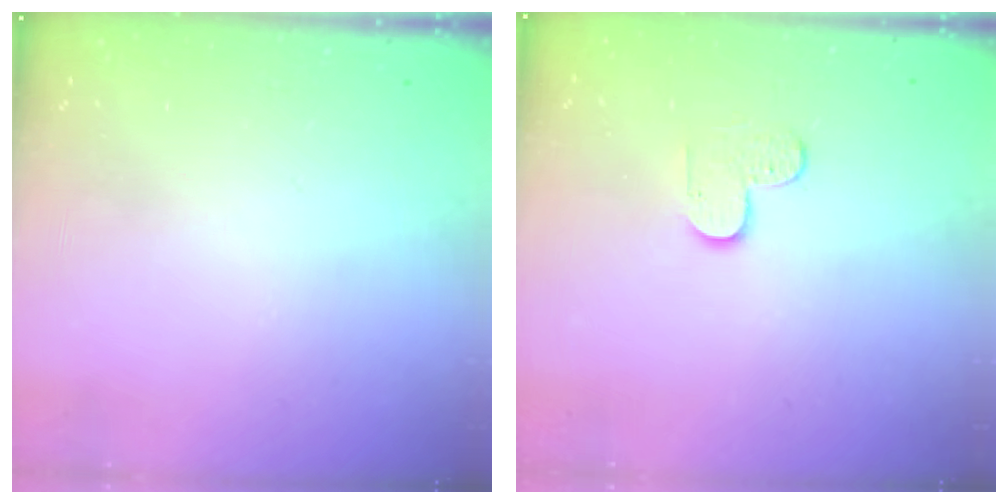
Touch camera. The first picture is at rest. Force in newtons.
{"total": 3.7, "press": 3.7, "slide": 0.4}